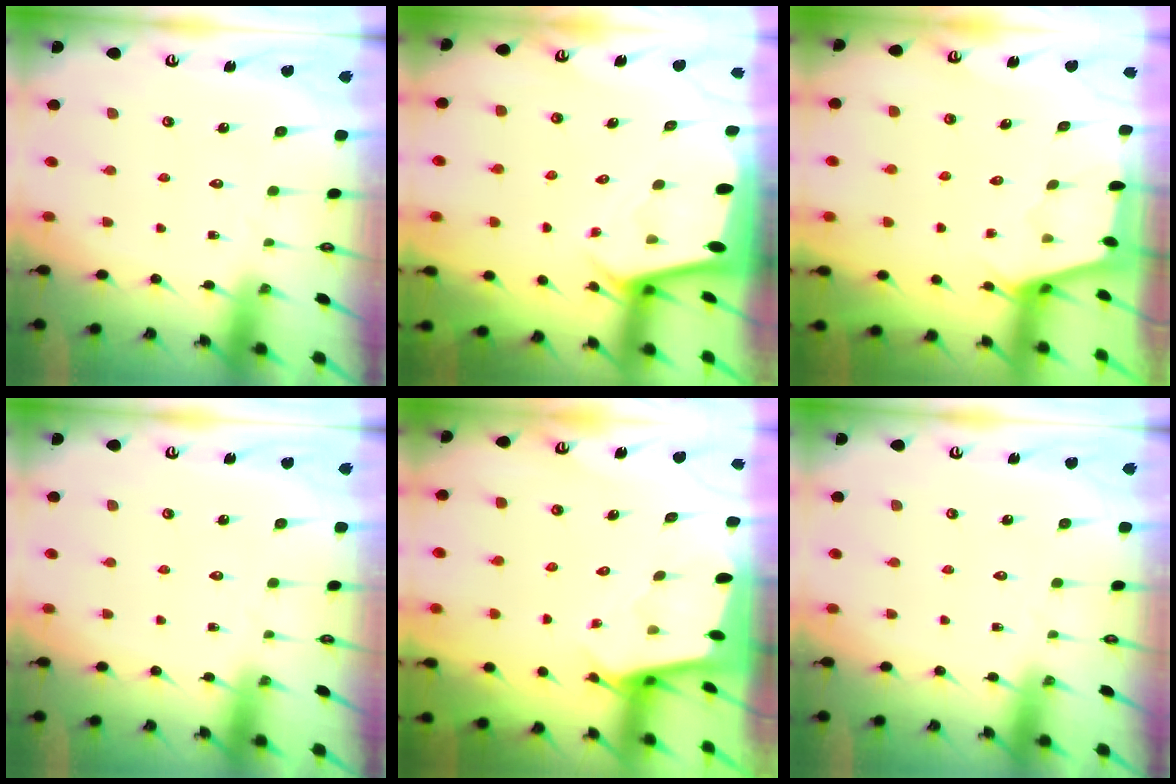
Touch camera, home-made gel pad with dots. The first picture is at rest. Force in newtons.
{"total": 2.3, "press": 2.3, "slide": 0.2}
{"total": 2.4, "press": 2.4, "slide": 0.4}
{"total": 0.0}
{"total": 2.4, "press": 2.4, "slide": 0.2}
{"total": 0.0}